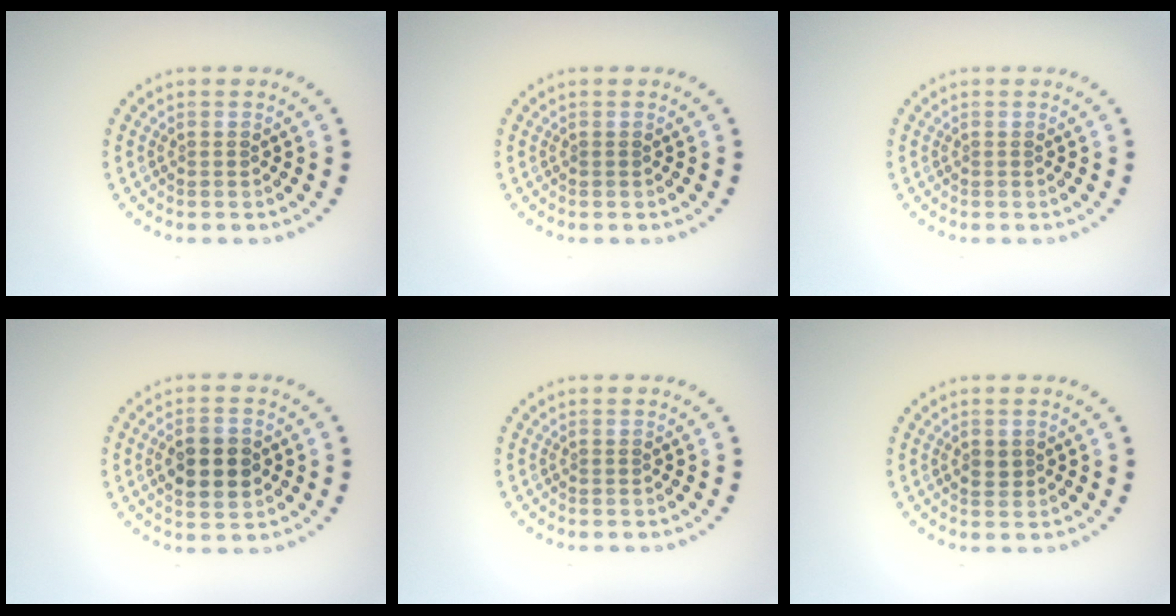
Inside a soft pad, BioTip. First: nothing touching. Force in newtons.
{"total": 0.0}
{"total": 0.0}
{"total": 4.4, "press": 4.4, "slide": 0.2}
{"total": 0.0}
{"total": 1.2, "press": 1.2, "slide": 0.2}